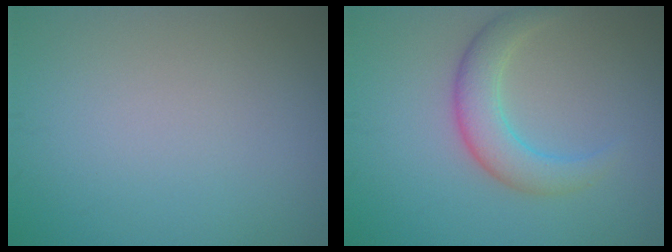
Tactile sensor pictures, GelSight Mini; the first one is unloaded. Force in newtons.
{"total": 3.9, "press": 3.9, "slide": 0.1}